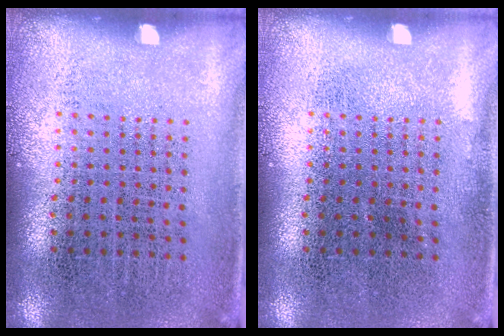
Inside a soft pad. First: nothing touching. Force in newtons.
{"total": 0.0}